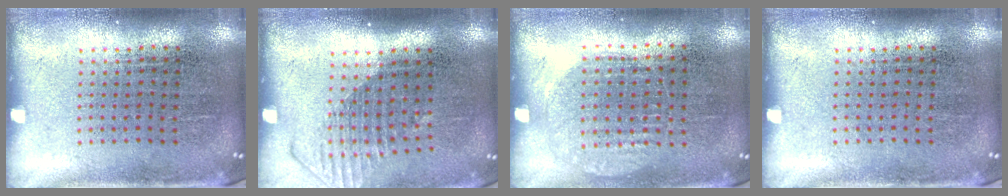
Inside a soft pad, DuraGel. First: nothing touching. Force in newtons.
{"total": 1.5, "press": 1.2, "slide": 1.0}
{"total": 1.0, "press": 0.9, "slide": 0.3}
{"total": 0.0}